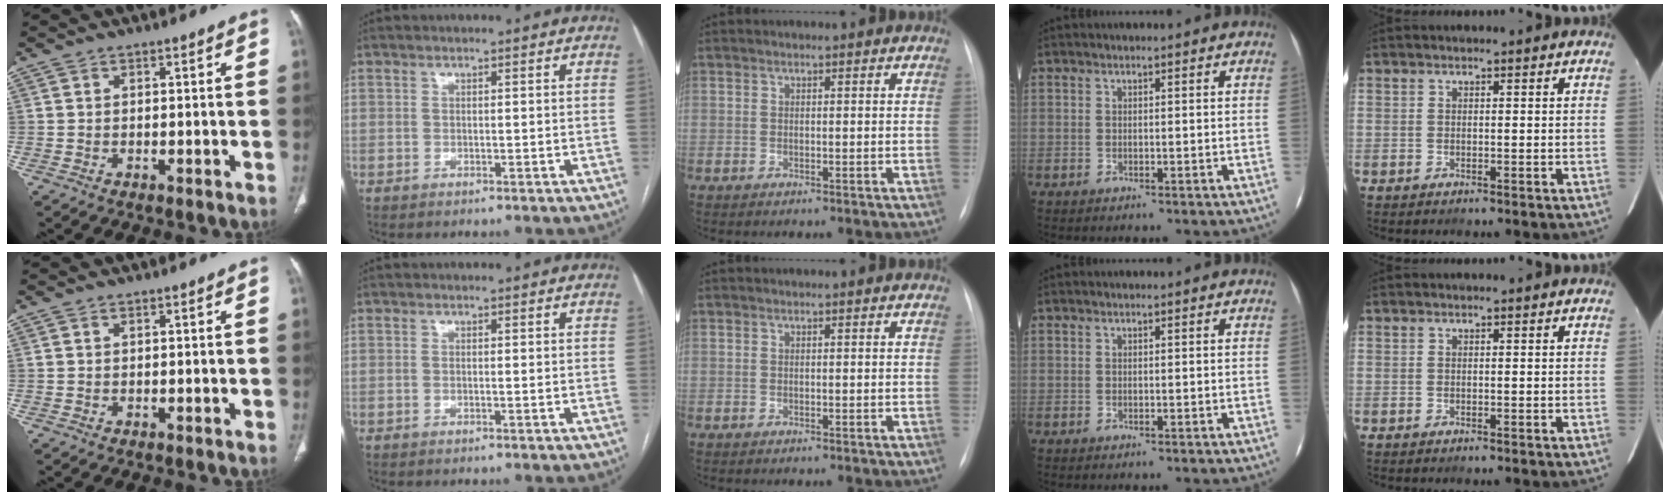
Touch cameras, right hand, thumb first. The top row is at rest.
{}